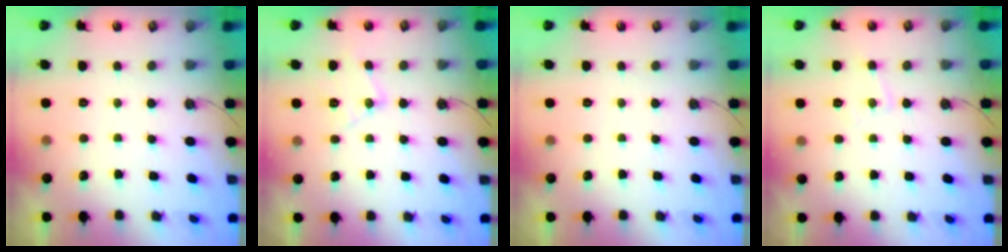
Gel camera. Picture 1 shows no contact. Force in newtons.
{"total": 11.5, "press": 11.5, "slide": 0.8}
{"total": 0.0}
{"total": 6.3, "press": 6.2, "slide": 0.4}